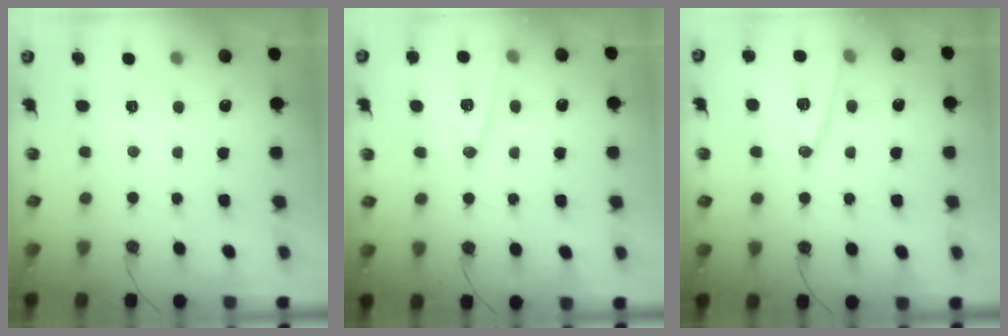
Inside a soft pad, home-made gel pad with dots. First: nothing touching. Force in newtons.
{"total": 12.6, "press": 12.3, "slide": 2.4}
{"total": 14.7, "press": 14.3, "slide": 3.4}